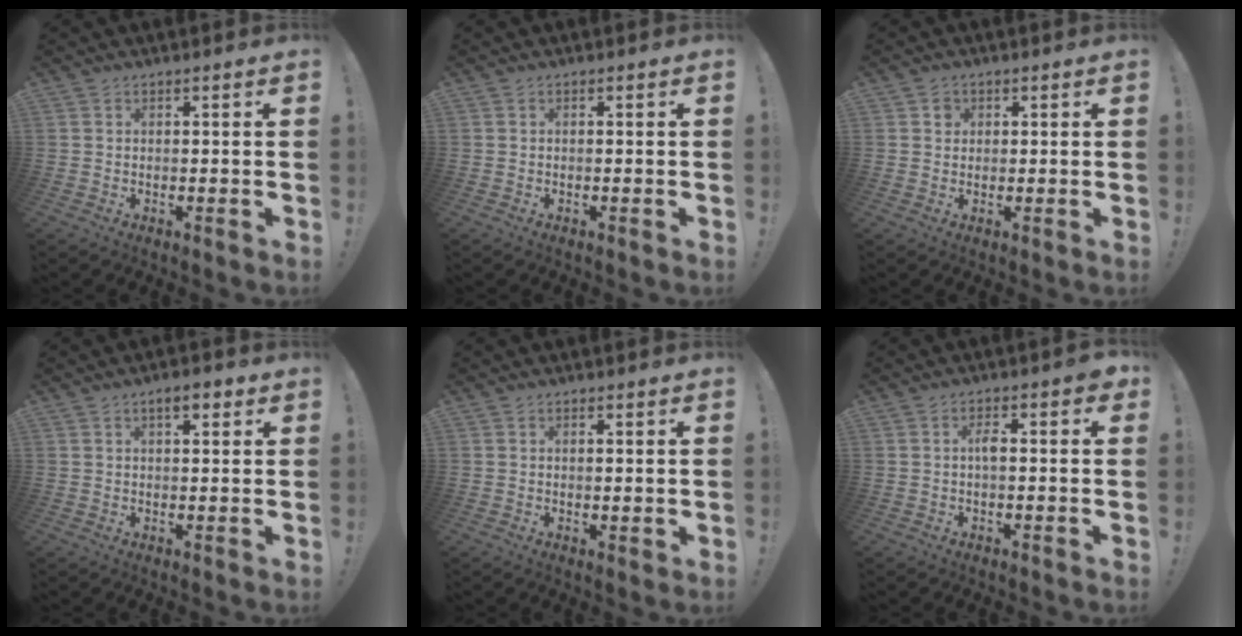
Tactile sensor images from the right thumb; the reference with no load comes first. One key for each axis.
{"total": 0.0}
{"total": 2.3, "fx": 0.7, "fy": 2.1, "fz": 0.6, "tx": -0.004, "ty": 0.000, "tz": 0.012}
{"total": 4.1, "fx": 2.1, "fy": 1.5, "fz": 3.2, "tx": -0.040, "ty": -0.004, "tz": 0.030}
{"total": 1.3, "fx": 0.9, "fy": 0.5, "fz": 0.9, "tx": -0.004, "ty": -0.005, "tz": 0.014}
{"total": 4.0, "fx": -0.1, "fy": 1.6, "fz": 3.6, "tx": -0.055, "ty": 0.006, "tz": -0.008}